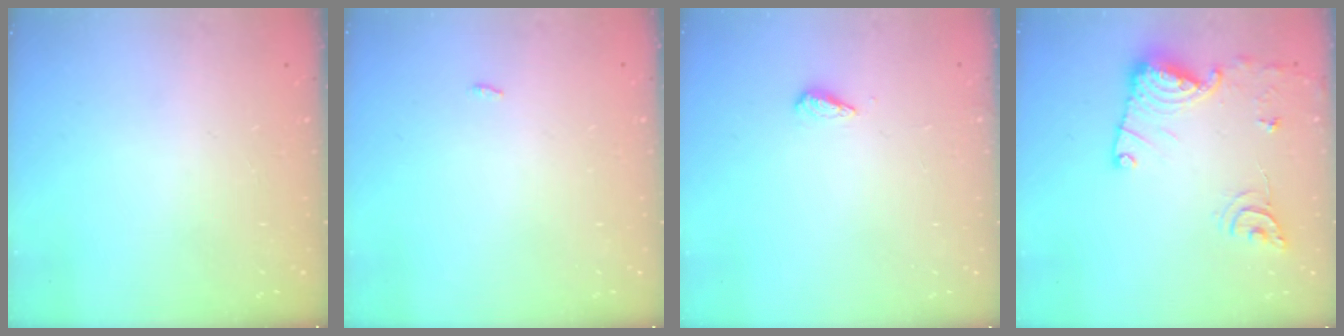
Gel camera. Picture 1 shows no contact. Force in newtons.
{"total": 6.7, "press": 1.4, "slide": 6.6}
{"total": 2.7, "press": 2.6, "slide": 0.4}
{"total": 14.7, "press": 14.7, "slide": 0.7}